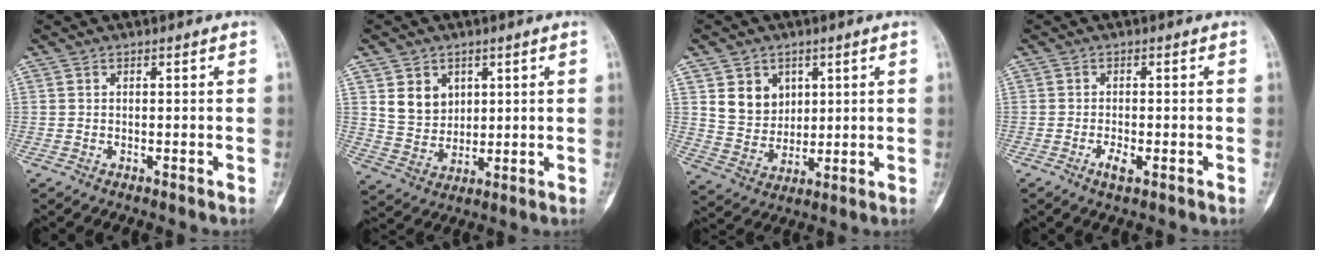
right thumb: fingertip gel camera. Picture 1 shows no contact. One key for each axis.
{"total": 7.3, "fx": 2.7, "fy": 5.9, "fz": 3.3, "tx": -0.030, "ty": -0.021, "tz": 0.060}
{"total": 8.3, "fx": 3.1, "fy": 6.8, "fz": 3.5, "tx": -0.029, "ty": -0.020, "tz": 0.065}
{"total": 2.5, "fx": -1.1, "fy": 0.9, "fz": 2.1, "tx": -0.042, "ty": 0.001, "tz": -0.018}